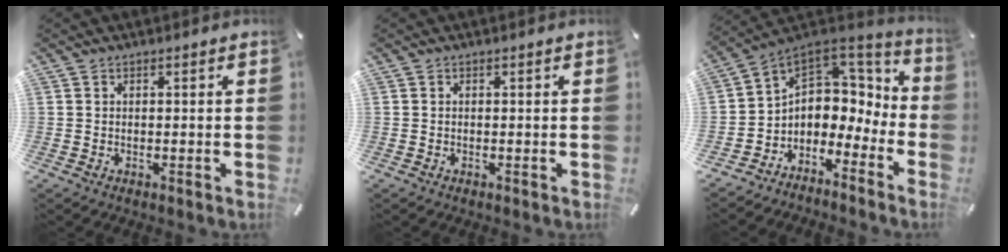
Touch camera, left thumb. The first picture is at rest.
{"total": 0.0}
{"total": 6.2, "force": [1.0, 5.9, 1.4], "torque": [-0.034, -0.030, 0.026]}